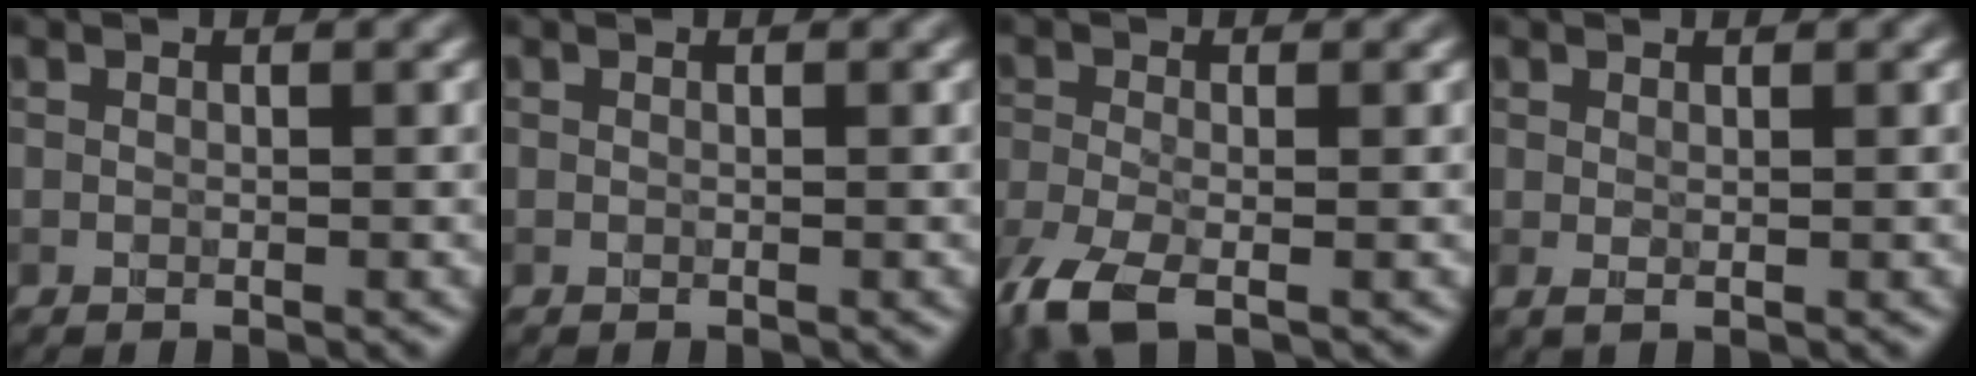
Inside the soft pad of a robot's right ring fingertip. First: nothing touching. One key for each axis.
{"total": 0.0}
{"total": 4.9, "fx": -3.0, "fy": 1.6, "fz": 3.6, "tx": -0.083, "ty": -0.016, "tz": -0.070}
{"total": 0.8, "fx": 0.4, "fy": 0.2, "fz": 0.7, "tx": -0.011, "ty": -0.002, "tz": 0.007}